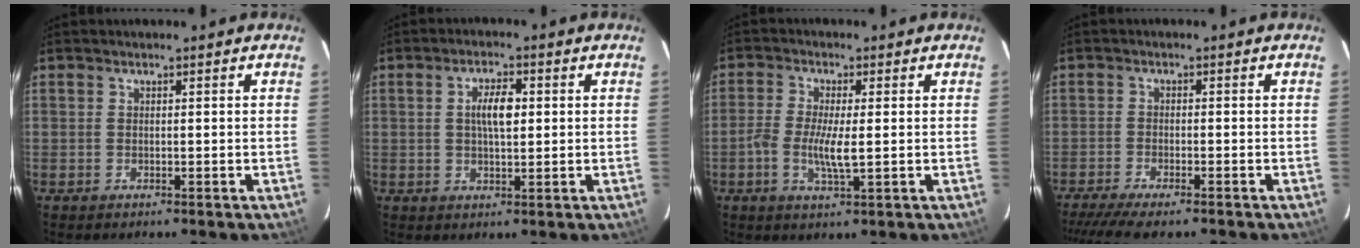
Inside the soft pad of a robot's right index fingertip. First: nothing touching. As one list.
[{"total": 5.1, "force": [0.8, 1.9, 4.6], "torque": [-0.082, 0.008, 0.017]}, {"total": 5.7, "force": [-0.9, 1.2, 5.5], "torque": [-0.116, -0.004, -0.021]}, {"total": 9.4, "force": [-8.0, 1.2, 4.8], "torque": [-0.115, -0.032, -0.137]}]